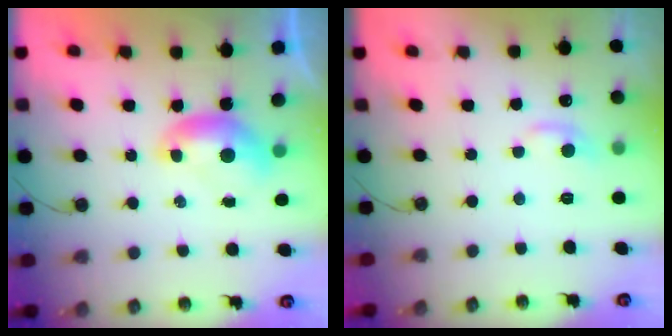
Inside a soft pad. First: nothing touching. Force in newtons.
{"total": 0.8, "press": 0.5, "slide": 0.6}